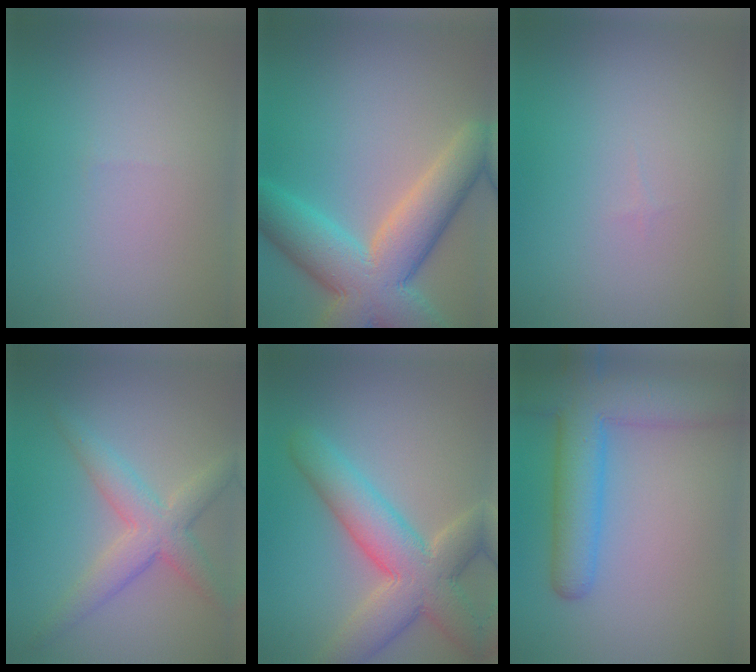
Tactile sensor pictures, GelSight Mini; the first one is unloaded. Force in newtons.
{"total": 10.7, "press": 10.6, "slide": 0.6}
{"total": 0.0}
{"total": 4.3, "press": 4.3, "slide": 0.1}
{"total": 8.2, "press": 8.1, "slide": 0.8}
{"total": 8.0, "press": 8.0, "slide": 0.4}